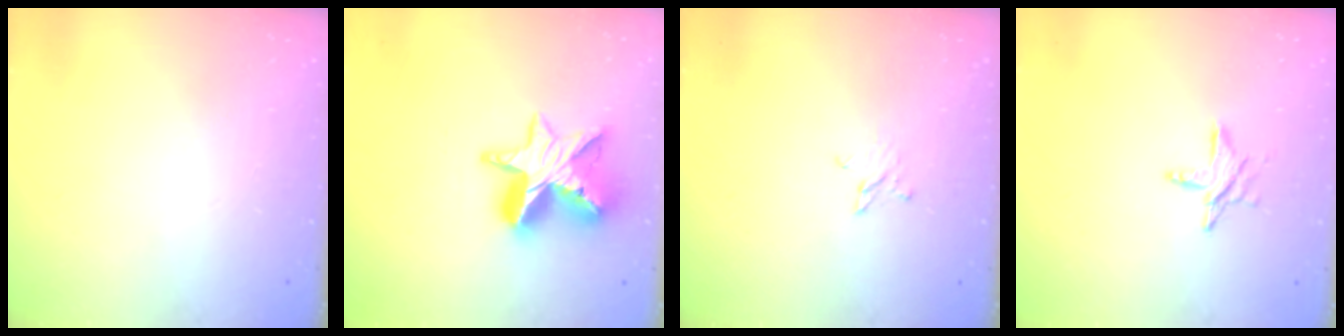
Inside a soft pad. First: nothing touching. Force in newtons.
{"total": 14.7, "press": 14.6, "slide": 1.5}
{"total": 2.9, "press": 2.9, "slide": 0.2}
{"total": 6.6, "press": 6.5, "slide": 0.4}